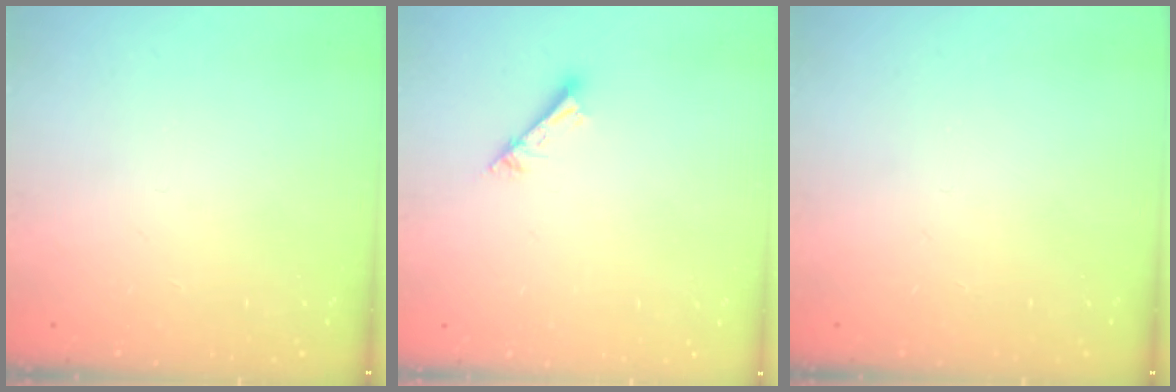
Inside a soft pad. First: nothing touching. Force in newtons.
{"total": 2.6, "press": 2.6, "slide": 0.1}
{"total": 0.0}